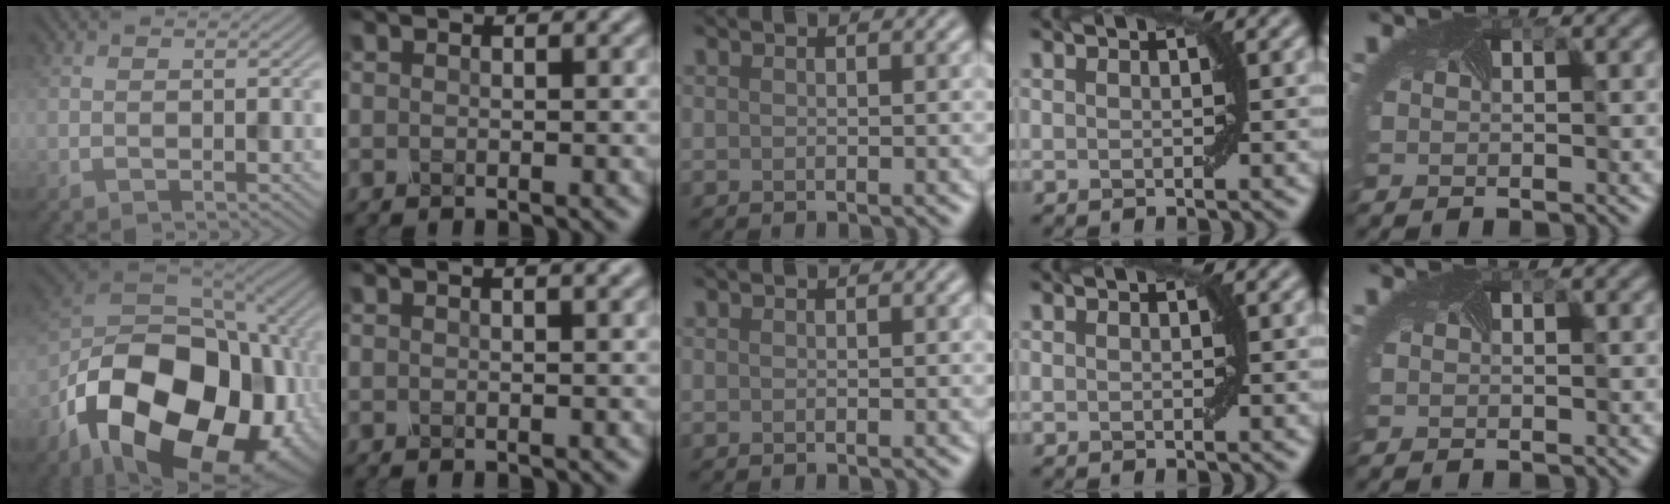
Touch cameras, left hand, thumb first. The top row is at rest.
{"thumb": {"total": 22.1, "force": [-8.7, 14.5, 14.3], "torque": [-0.298, -0.054, -0.118]}, "index": {"total": 2.6, "force": [1.5, 0.9, 1.9], "torque": [-0.008, 0.007, 0.005]}}